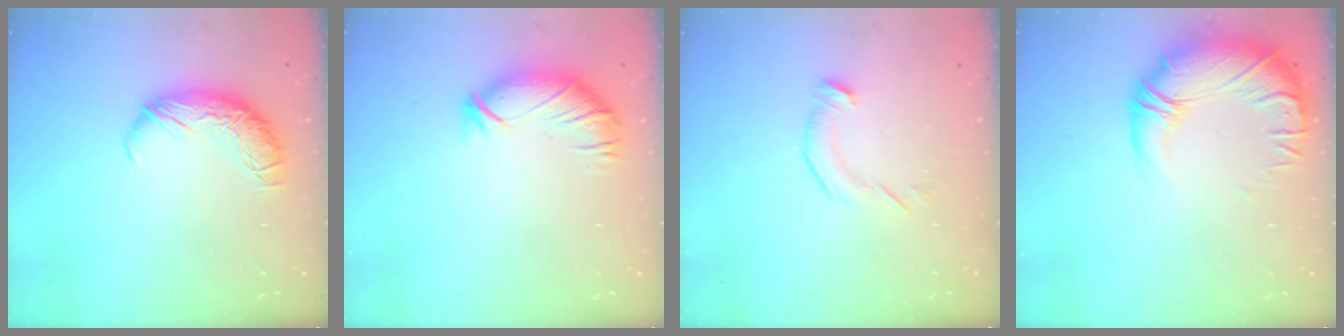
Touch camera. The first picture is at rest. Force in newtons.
{"total": 2.8, "press": 2.3, "slide": 1.6}
{"total": 4.2, "press": 4.1, "slide": 0.4}
{"total": 3.9, "press": 1.8, "slide": 3.4}